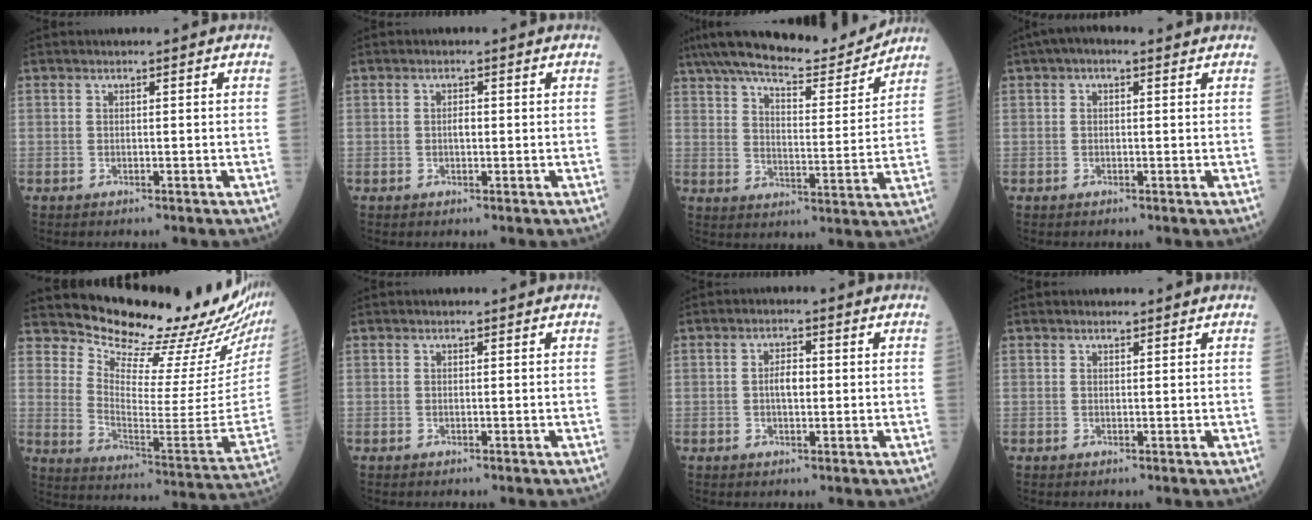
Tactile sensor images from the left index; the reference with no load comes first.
{"total": 1.3, "force": [-0.7, 0.6, 0.9], "torque": [-0.014, -0.001, -0.016]}
{"total": 16.8, "force": [15.1, 2.2, 7.0], "torque": [-0.115, -0.004, 0.220]}
{"total": 2.7, "force": [1.2, 1.3, 2.0], "torque": [-0.034, 0.025, 0.012]}
{"total": 21.5, "force": [20.1, 0.8, 7.6], "torque": [-0.135, -0.140, 0.261]}
{"total": 0.0}
{"total": 2.8, "force": [-0.6, 1.3, 2.4], "torque": [-0.042, 0.004, -0.016]}
{"total": 0.0}